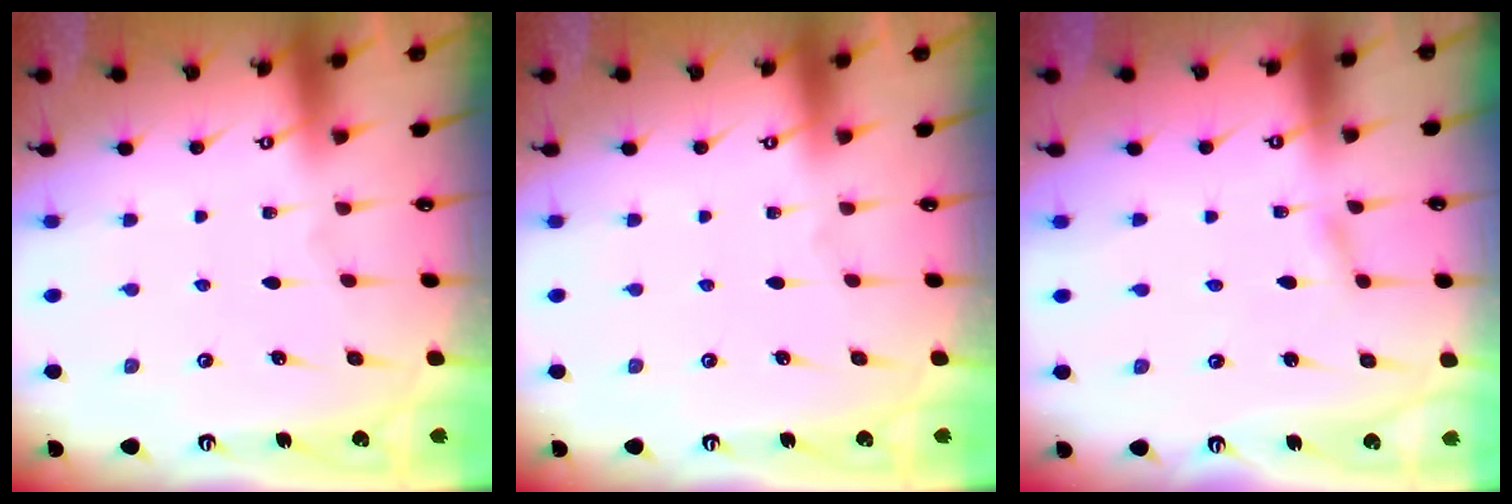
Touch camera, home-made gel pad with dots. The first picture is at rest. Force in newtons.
{"total": 0.0}
{"total": 1.6, "press": 1.6, "slide": 0.2}